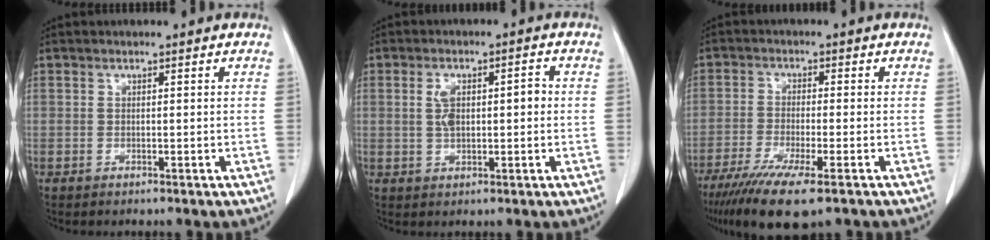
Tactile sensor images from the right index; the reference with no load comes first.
{"total": 5.1, "force": [0.4, 2.4, 4.5], "torque": [-0.084, 0.018, 0.009]}
{"total": 11.0, "force": [-7.4, 1.5, 8.0], "torque": [-0.133, -0.027, -0.119]}